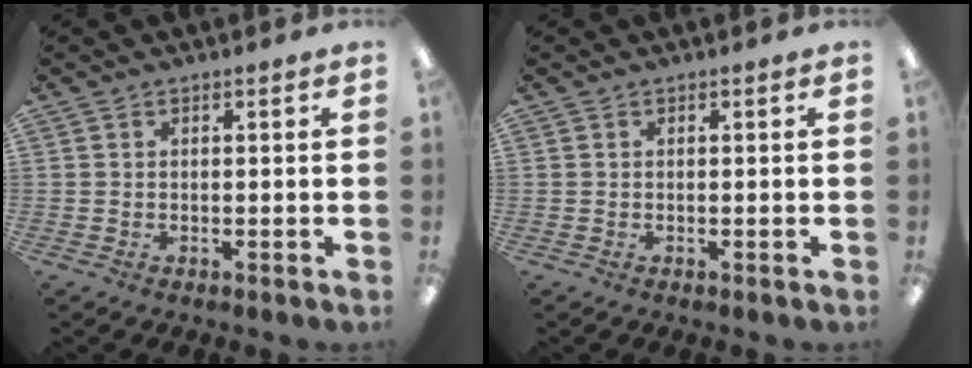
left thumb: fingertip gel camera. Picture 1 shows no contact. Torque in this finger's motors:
{"motor_torque": [-0.18, 0.01, -0.10, 0.10, -0.01]}